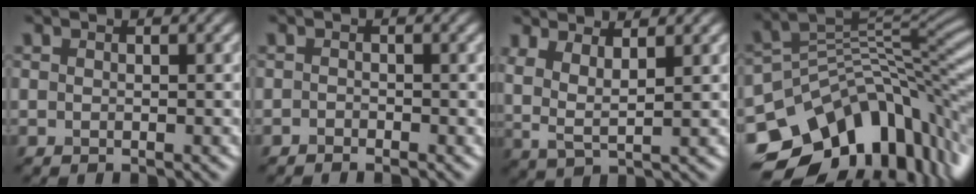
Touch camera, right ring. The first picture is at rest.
{"total": 0.6, "force": [-0.6, 0.3, 0.1], "torque": [0.003, -0.001, -0.012]}
{"total": 3.3, "force": [1.8, 1.1, 2.6], "torque": [-0.058, -0.005, 0.037]}
{"total": 13.9, "force": [-5.6, 9.1, 8.8], "torque": [-0.162, -0.005, -0.087]}